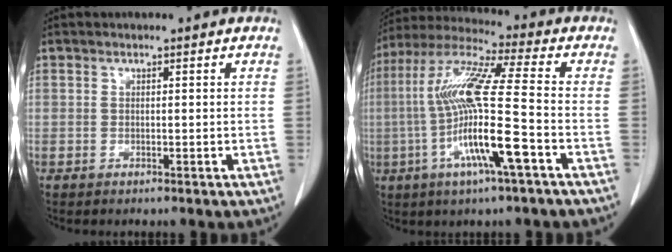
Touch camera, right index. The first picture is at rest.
{"total": 16.2, "force": [-3.8, -0.2, 15.7], "torque": [-0.321, -0.008, -0.081]}